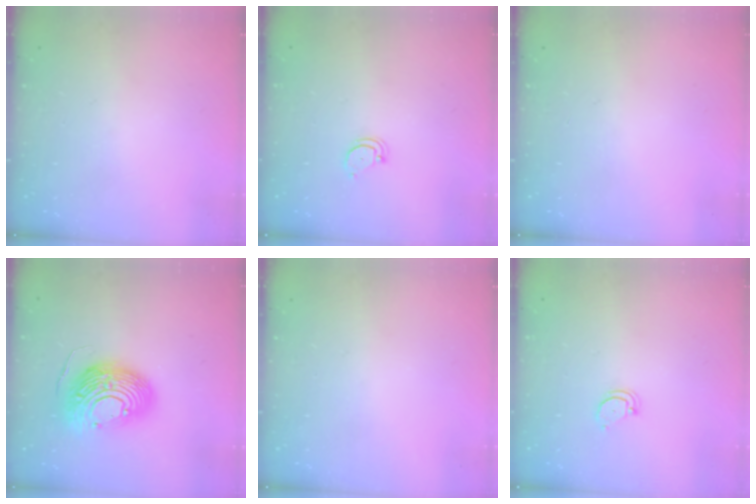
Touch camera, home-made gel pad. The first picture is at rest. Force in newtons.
{"total": 2.4, "press": 2.4, "slide": 0.2}
{"total": 0.0}
{"total": 17.0, "press": 16.9, "slide": 1.5}
{"total": 0.0}
{"total": 2.4, "press": 2.4, "slide": 0.2}